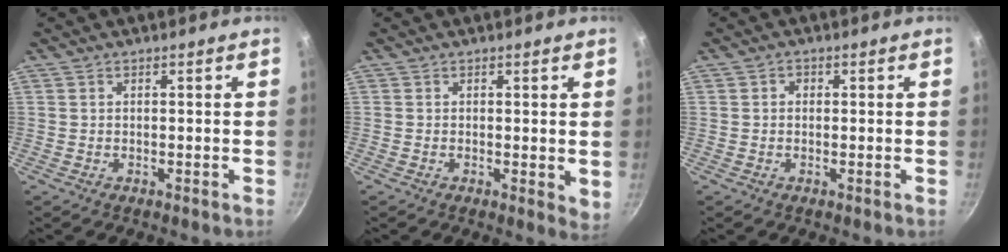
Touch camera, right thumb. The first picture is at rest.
{"total": 3.0, "force": [0.6, 1.3, 2.7], "torque": [-0.029, -0.007, 0.007]}
{"total": 1.2, "force": [0.1, 1.0, 0.5], "torque": [-0.006, 0.004, -0.001]}